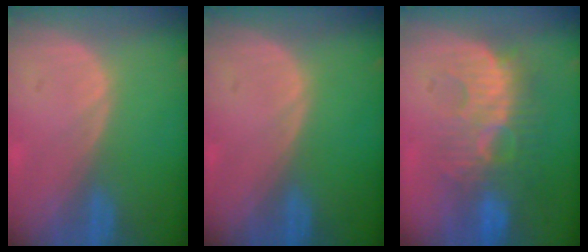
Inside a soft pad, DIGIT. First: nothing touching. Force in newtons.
{"total": 0.0}
{"total": 9.1, "press": 8.9, "slide": 1.8}